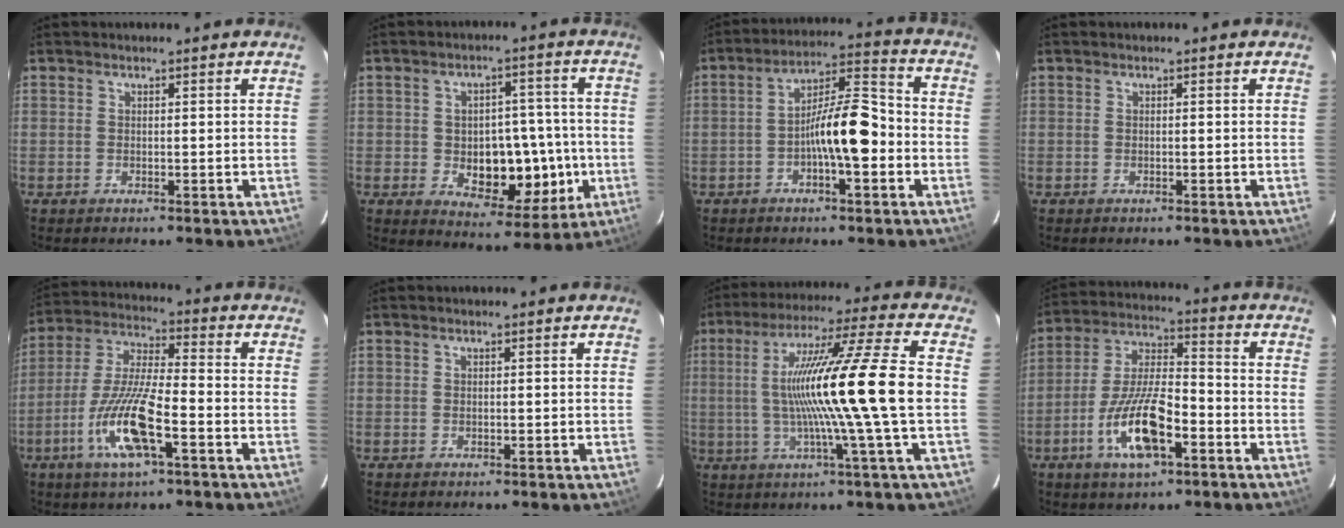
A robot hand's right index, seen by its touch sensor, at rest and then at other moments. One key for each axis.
{"total": 14.7, "fx": -2.4, "fy": 8.3, "fz": 11.9, "tx": -0.177, "ty": 0.022, "tz": -0.014}
{"total": 11.0, "fx": -2.5, "fy": 2.7, "fz": 10.4, "tx": -0.187, "ty": 0.028, "tz": -0.042}
{"total": 0.6, "fx": -0.2, "fy": 0.3, "fz": 0.4, "tx": -0.014, "ty": -0.001, "tz": -0.003}
{"total": 13.9, "fx": -5.6, "fy": 2.6, "fz": 12.4, "tx": -0.260, "ty": -0.008, "tz": -0.104}
{"total": 0.0}
{"total": 18.3, "fx": -0.9, "fy": -1.9, "fz": 18.1, "tx": -0.316, "ty": 0.005, "tz": -0.026}
{"total": 13.9, "fx": -5.7, "fy": 4.2, "fz": 11.9, "tx": -0.242, "ty": 0.002, "tz": -0.103}